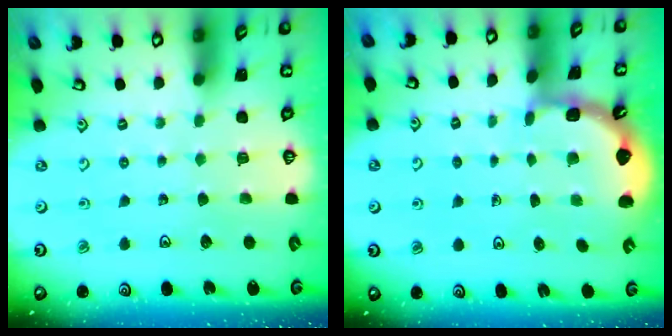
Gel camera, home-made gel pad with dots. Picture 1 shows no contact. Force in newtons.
{"total": 2.0, "press": 2.0, "slide": 0.2}